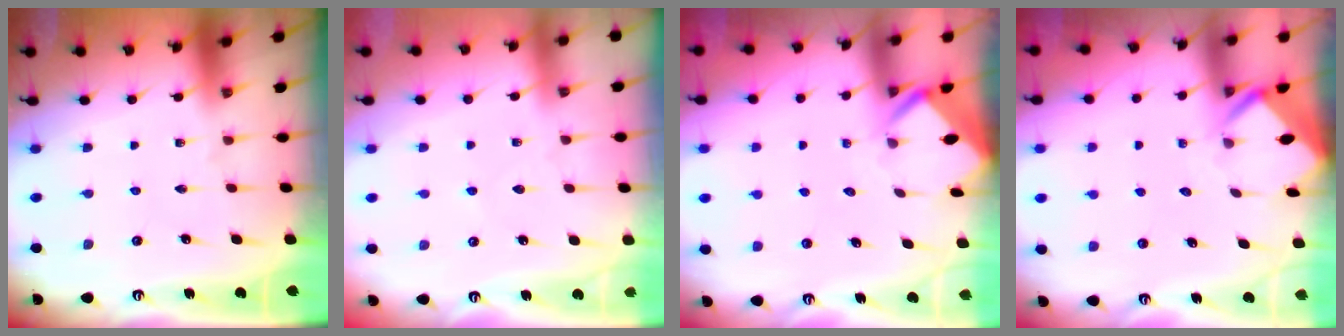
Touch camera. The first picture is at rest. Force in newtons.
{"total": 2.5, "press": 2.4, "slide": 0.4}
{"total": 2.3, "press": 2.3, "slide": 0.2}
{"total": 2.3, "press": 2.3, "slide": 0.2}